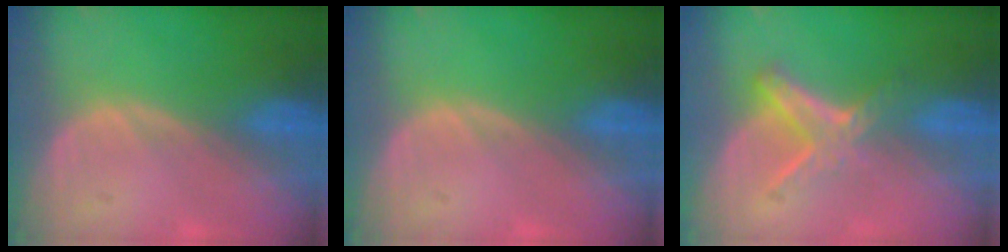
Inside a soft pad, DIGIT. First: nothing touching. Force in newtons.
{"total": 0.0}
{"total": 5.8, "press": 5.2, "slide": 2.7}